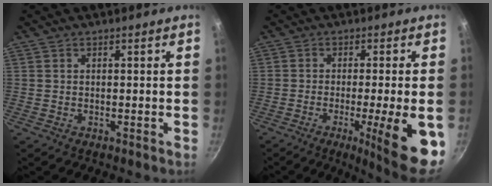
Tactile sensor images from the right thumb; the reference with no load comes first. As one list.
[{"total": 12.7, "force": [-3.8, 1.5, 12.0], "torque": [-0.161, 0.002, -0.050]}]